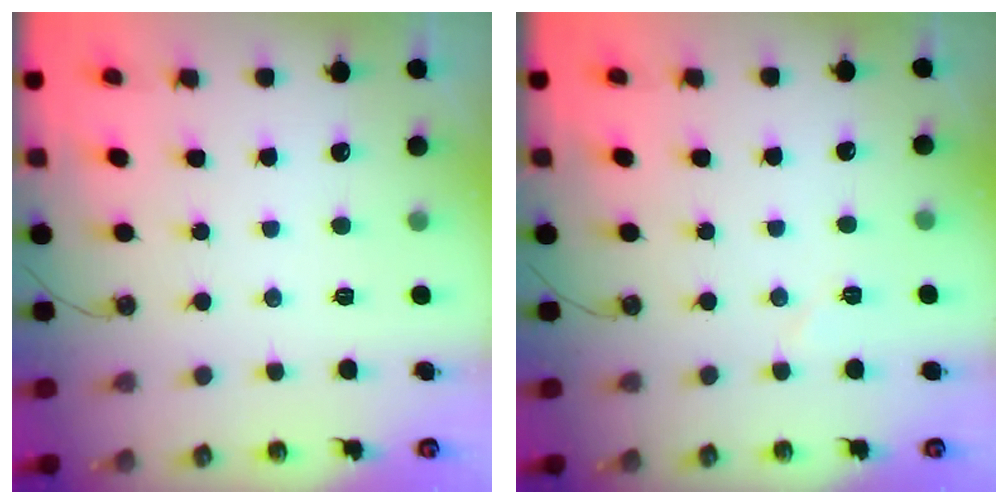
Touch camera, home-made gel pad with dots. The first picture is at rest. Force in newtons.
{"total": 3.4, "press": 2.9, "slide": 1.8}